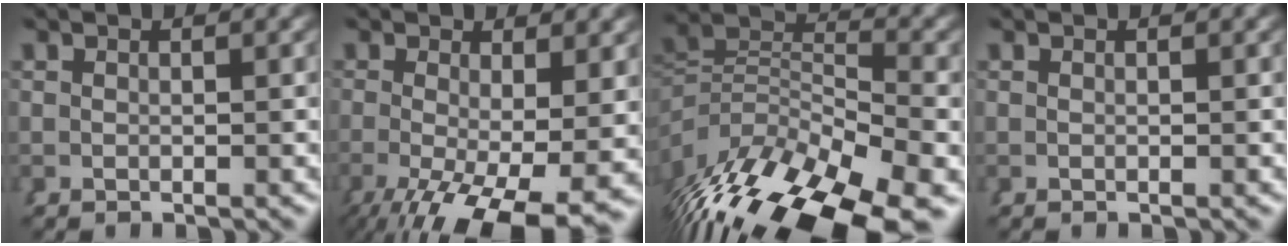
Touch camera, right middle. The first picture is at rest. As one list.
[{"total": 9.5, "force": [-4.6, 3.6, 7.5], "torque": [-0.129, -0.057, -0.040]}, {"total": 12.4, "force": [-5.0, 7.4, 8.6], "torque": [-0.155, -0.047, -0.053]}, {"total": 0.0}]